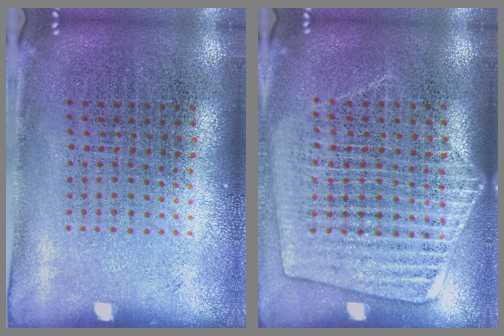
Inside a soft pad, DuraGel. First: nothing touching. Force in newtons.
{"total": 1.6, "press": 1.5, "slide": 0.5}